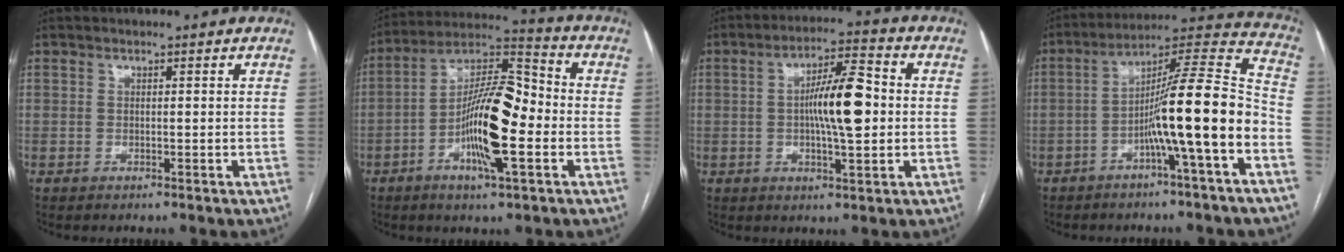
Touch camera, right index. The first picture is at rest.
{"total": 15.1, "force": [-3.5, 3.3, 14.3], "torque": [-0.259, 0.012, -0.063]}
{"total": 10.5, "force": [0.2, 2.2, 10.3], "torque": [-0.178, 0.015, -0.001]}
{"total": 15.1, "force": [-4.9, -0.5, 14.3], "torque": [-0.221, 0.023, -0.085]}